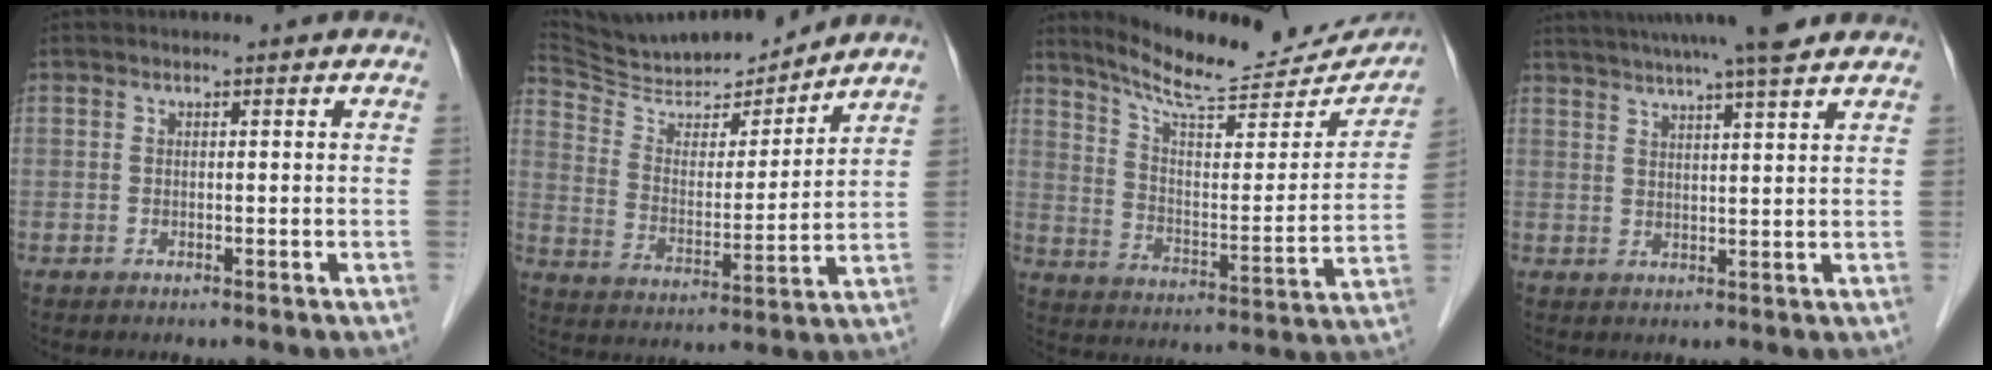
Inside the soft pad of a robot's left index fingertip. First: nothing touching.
{"total": 14.9, "force": [14.4, 1.7, 3.8], "torque": [-0.074, -0.006, 0.248]}
{"total": 20.5, "force": [19.1, 3.4, 6.5], "torque": [-0.098, -0.038, 0.265]}
{"total": 14.0, "force": [12.0, 0.2, 7.3], "torque": [-0.126, 0.027, 0.167]}